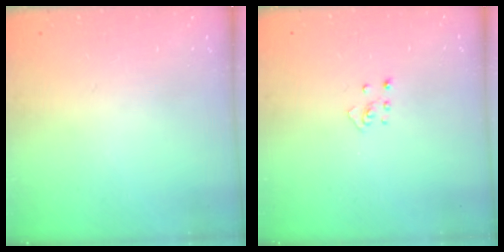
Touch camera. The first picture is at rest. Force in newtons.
{"total": 3.6, "press": 3.6, "slide": 0.4}